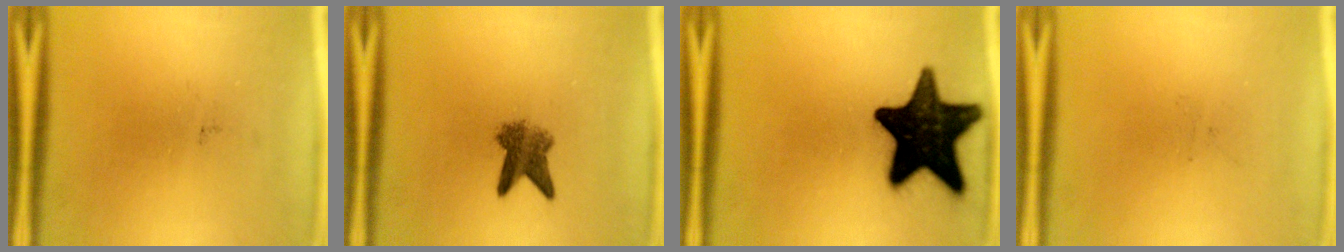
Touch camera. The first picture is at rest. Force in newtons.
{"total": 4.7}
{"total": 18.4}
{"total": 0.0}